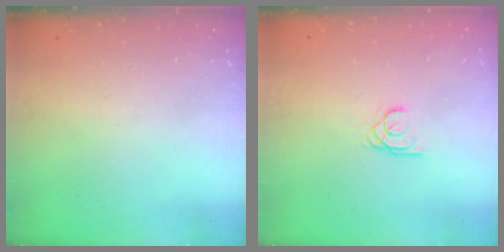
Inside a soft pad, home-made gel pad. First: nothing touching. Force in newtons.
{"total": 2.0, "press": 2.0, "slide": 0.2}